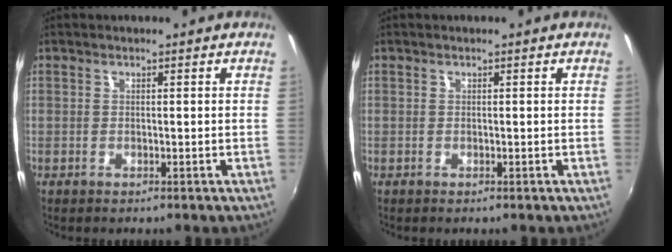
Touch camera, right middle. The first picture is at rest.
{"total": 0.0}